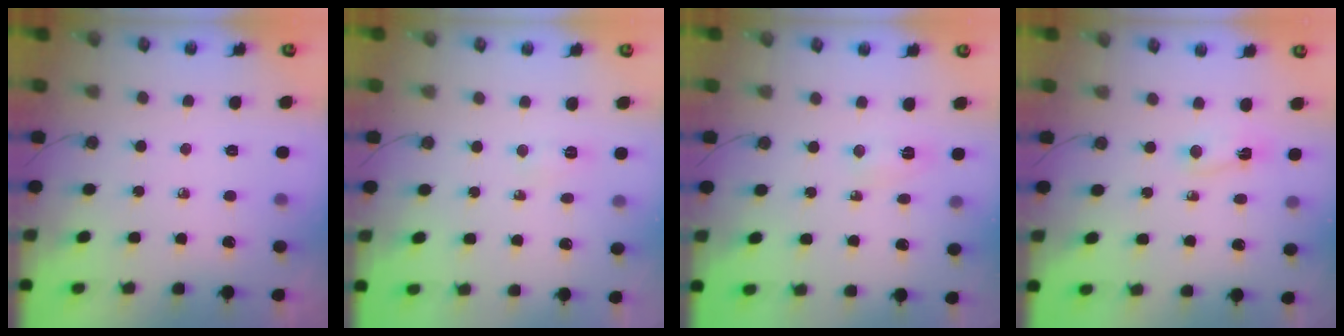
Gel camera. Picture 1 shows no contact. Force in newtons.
{"total": 3.1, "press": 2.8, "slide": 1.3}
{"total": 3.0, "press": 2.8, "slide": 1.1}
{"total": 2.0, "press": 1.6, "slide": 1.2}